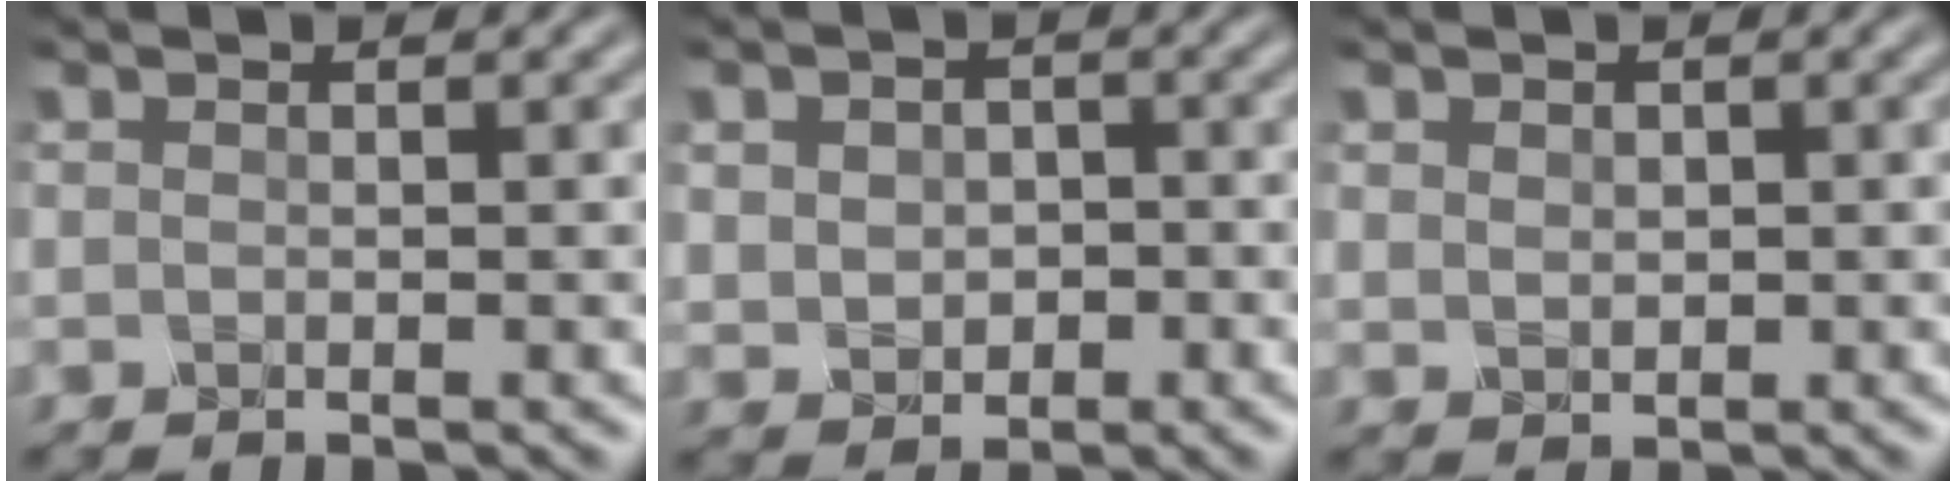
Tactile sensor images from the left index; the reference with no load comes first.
{"total": 3.1, "force": [0.0, 2.5, 1.7], "torque": [-0.032, -0.006, 0.000]}
{"total": 1.2, "force": [0.5, 0.9, 0.5], "torque": [-0.011, -0.003, 0.014]}